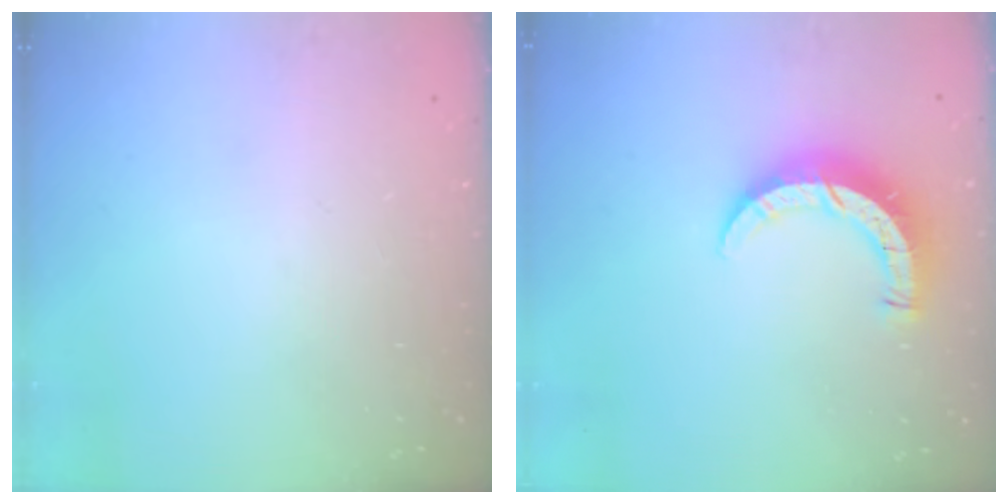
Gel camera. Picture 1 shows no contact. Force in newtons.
{"total": 7.8, "press": 7.8, "slide": 0.6}